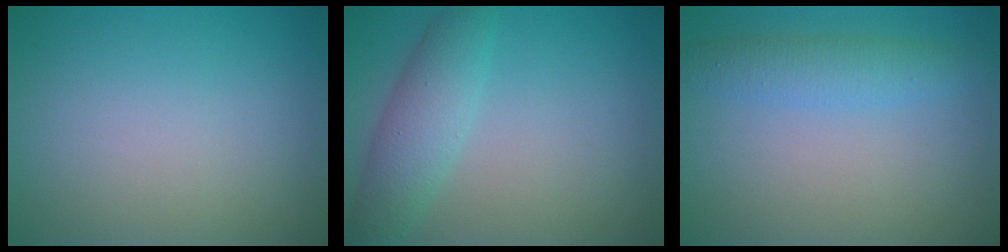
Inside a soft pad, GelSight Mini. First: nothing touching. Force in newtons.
{"total": 4.0, "press": 4.0, "slide": 0.2}
{"total": 2.8, "press": 2.8, "slide": 0.0}